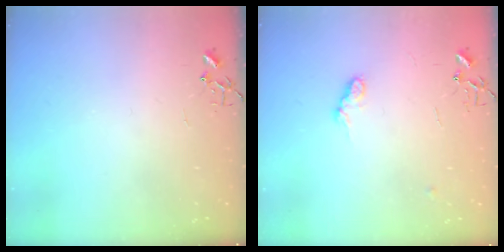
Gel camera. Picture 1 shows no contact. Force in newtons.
{"total": 8.0, "press": 7.9, "slide": 1.1}